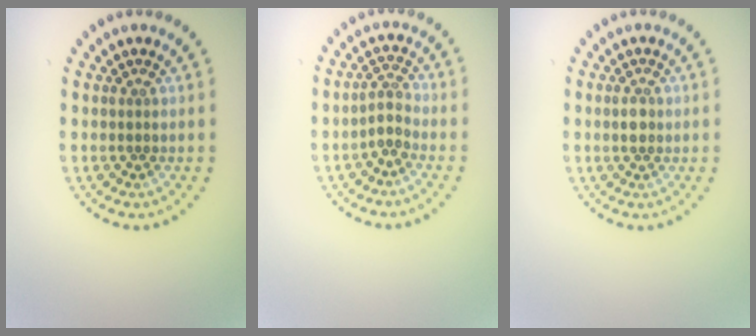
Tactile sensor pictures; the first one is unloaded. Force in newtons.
{"total": 1.9, "press": 1.4, "slide": 1.2}
{"total": 1.6, "press": 1.6, "slide": 0.2}